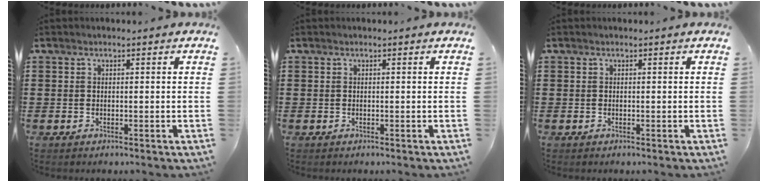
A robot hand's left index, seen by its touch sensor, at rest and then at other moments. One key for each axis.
{"total": 0.0}
{"total": 0.0}